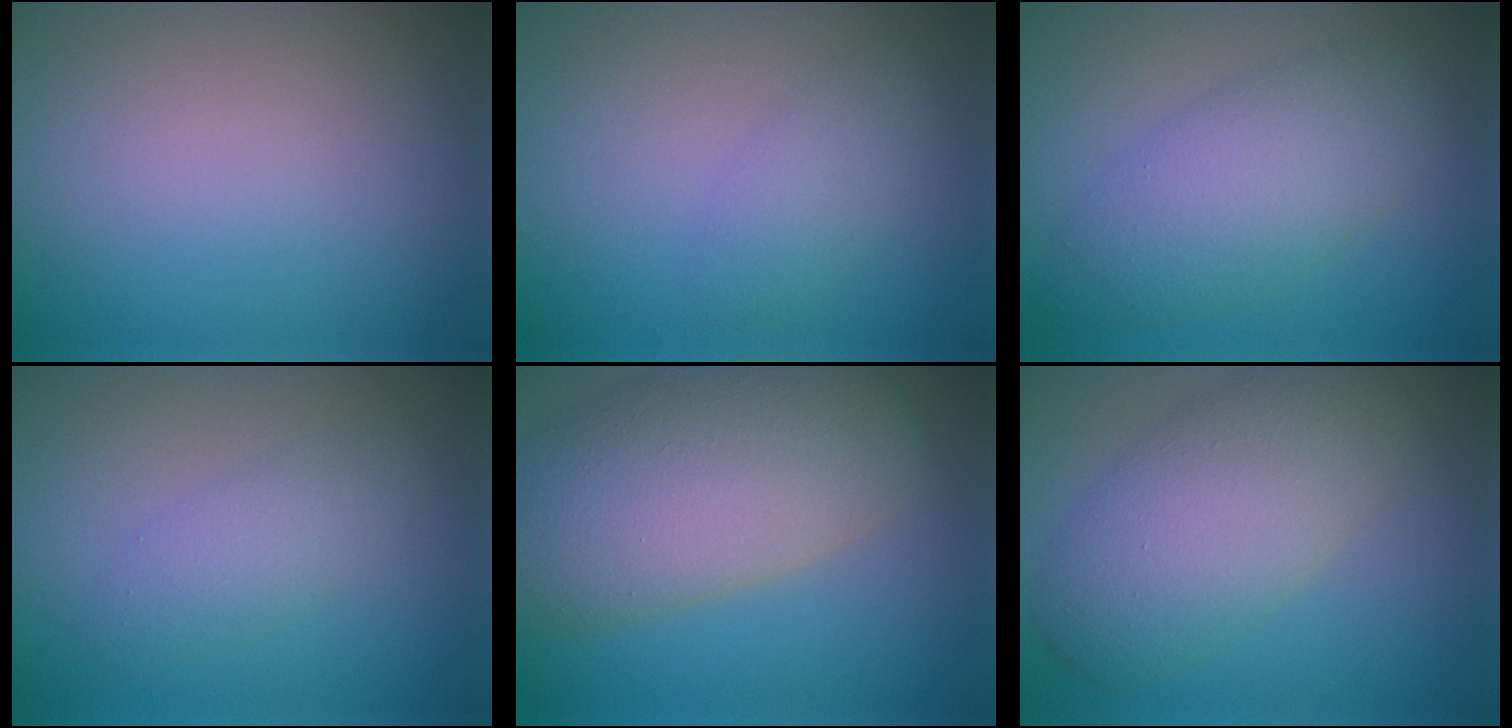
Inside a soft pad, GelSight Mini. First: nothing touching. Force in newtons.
{"total": 2.1, "press": 2.1, "slide": 0.1}
{"total": 5.6, "press": 5.6, "slide": 0.1}
{"total": 2.3, "press": 2.3, "slide": 0.2}
{"total": 11.1, "press": 11.0, "slide": 0.4}
{"total": 7.1, "press": 7.1, "slide": 0.6}